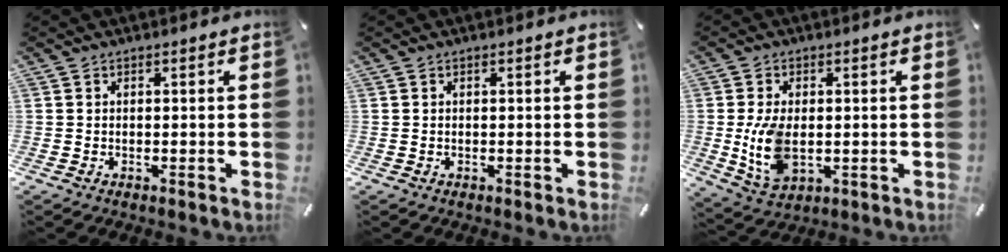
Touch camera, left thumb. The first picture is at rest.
{"total": 0.0}
{"total": 9.7, "force": [-0.4, 6.2, 7.5], "torque": [-0.173, -0.009, -0.010]}